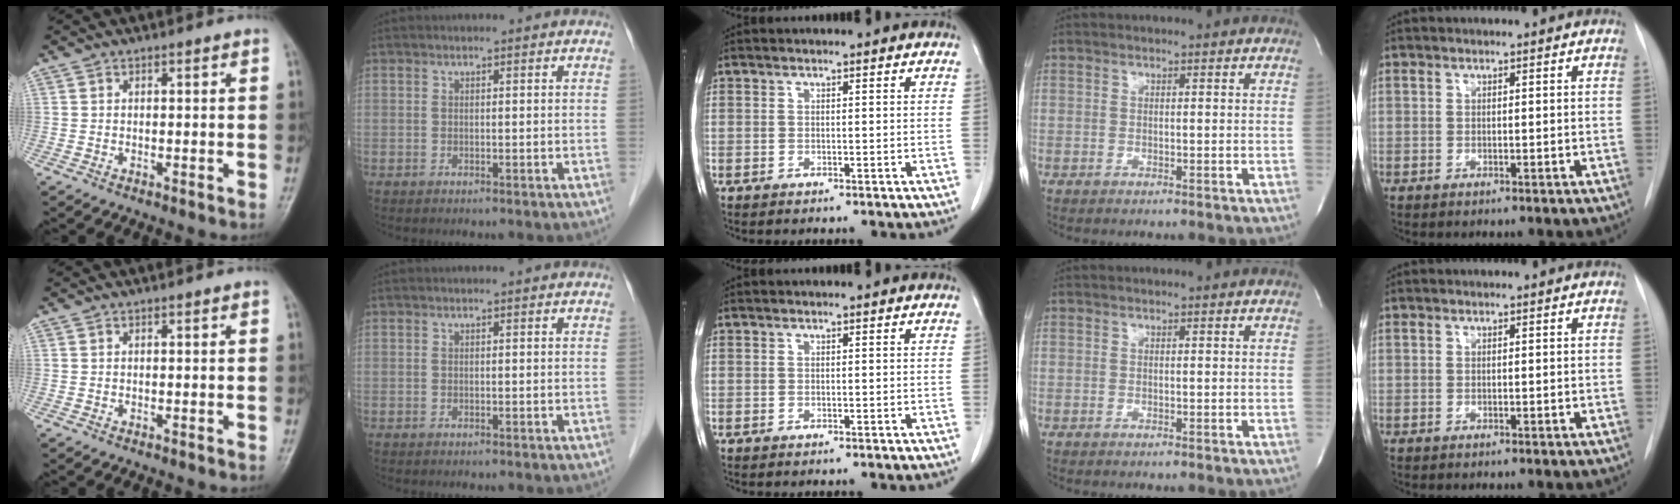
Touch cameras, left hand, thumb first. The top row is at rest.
{}